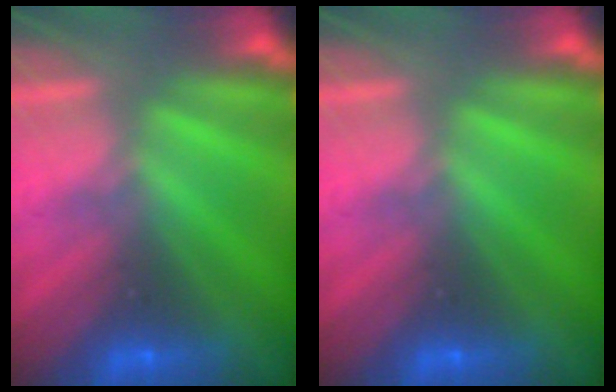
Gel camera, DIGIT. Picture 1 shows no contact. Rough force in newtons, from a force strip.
{"total": 0.0}